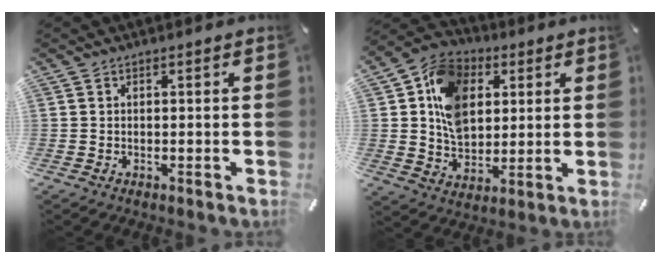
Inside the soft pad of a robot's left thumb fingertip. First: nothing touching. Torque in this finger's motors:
{"motor_torque": [0.59, 0.15, 0.58, 0.19, 0.17]}